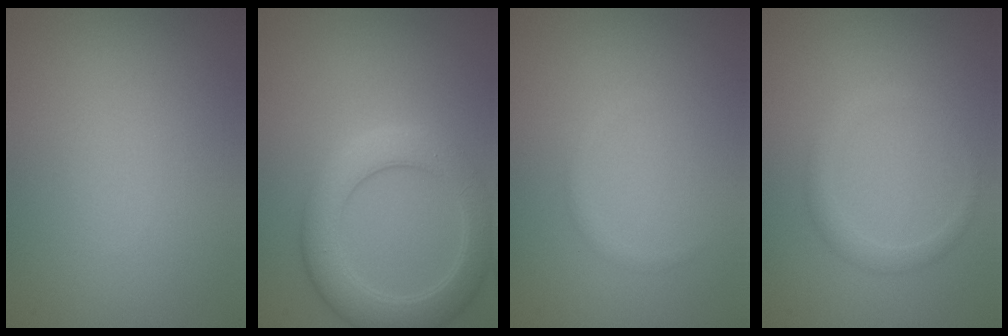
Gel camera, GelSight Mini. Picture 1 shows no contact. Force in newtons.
{"total": 5.0, "press": 5.0, "slide": 0.5}
{"total": 0.6, "press": 0.6, "slide": 0.0}
{"total": 1.5, "press": 1.5, "slide": 0.1}